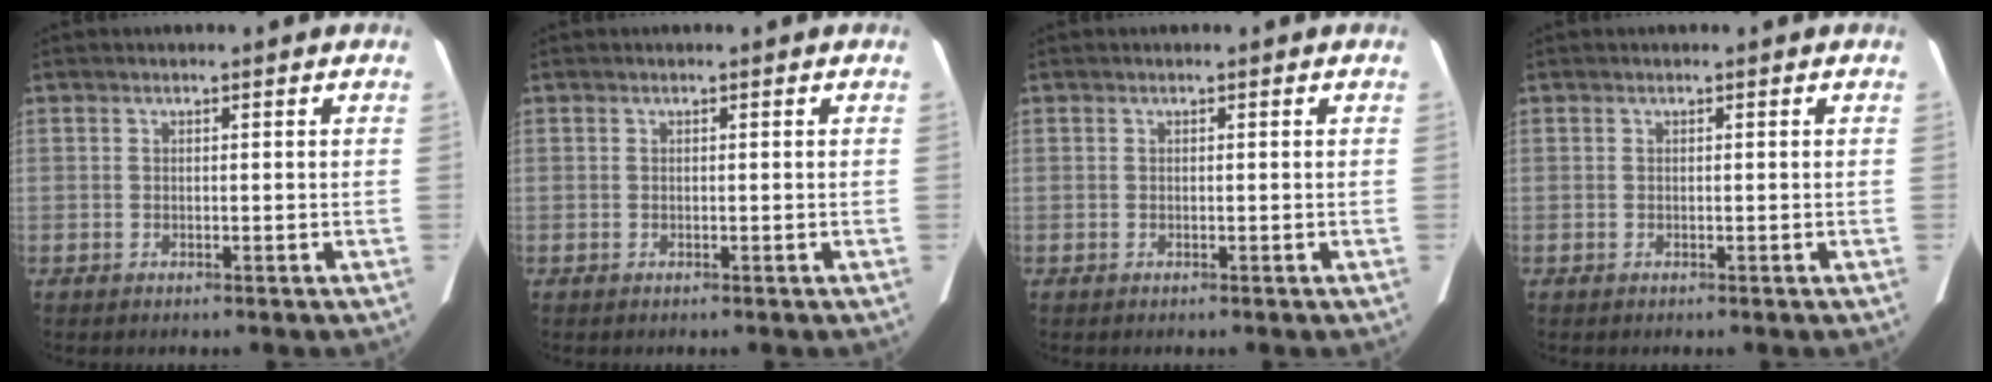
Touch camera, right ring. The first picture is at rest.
{"total": 0.0}
{"total": 0.0}
{"total": 0.0}